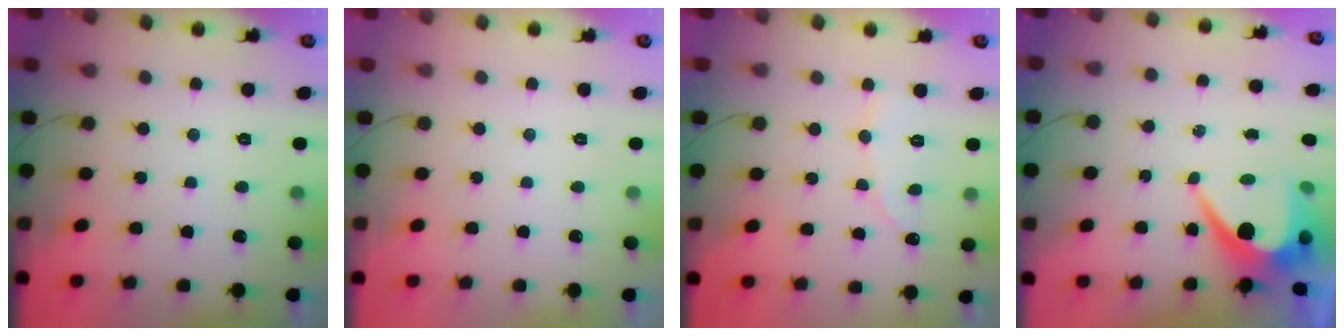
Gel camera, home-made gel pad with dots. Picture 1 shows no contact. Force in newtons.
{"total": 0.0}
{"total": 5.6, "press": 5.6, "slide": 0.4}
{"total": 8.6, "press": 8.5, "slide": 0.8}